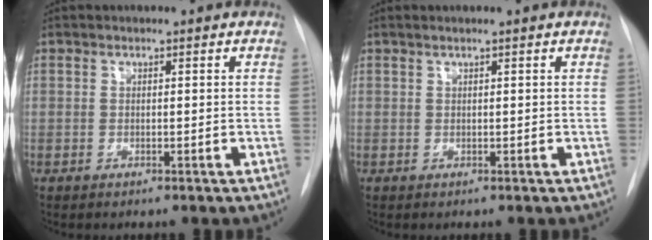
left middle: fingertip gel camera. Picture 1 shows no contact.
{"total": 0.8, "force": [0.5, -0.2, 0.5], "torque": [-0.017, 0.006, 0.014]}